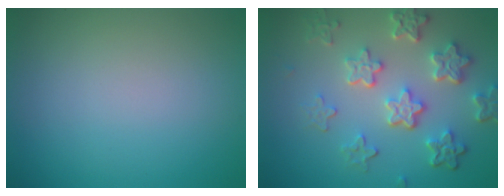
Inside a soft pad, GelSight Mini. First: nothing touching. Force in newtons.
{"total": 6.0, "press": 4.5, "slide": 4.0}